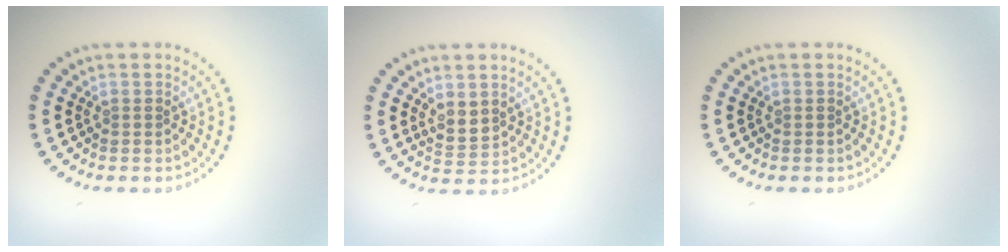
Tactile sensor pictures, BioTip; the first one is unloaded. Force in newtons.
{"total": 2.1, "press": 1.6, "slide": 1.3}
{"total": 0.0}